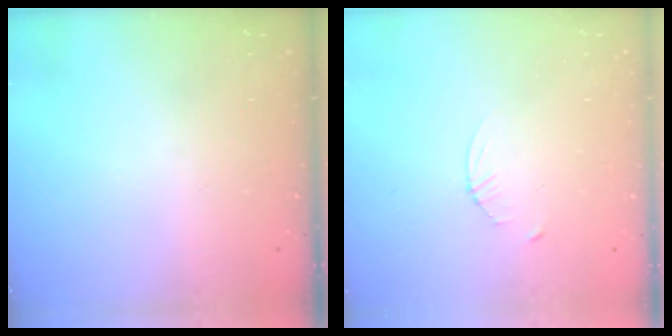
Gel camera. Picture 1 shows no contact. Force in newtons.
{"total": 2.3, "press": 2.3, "slide": 0.3}